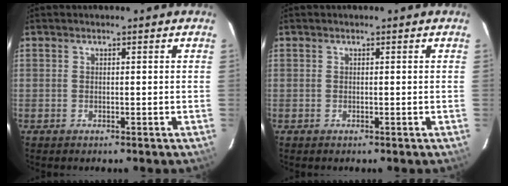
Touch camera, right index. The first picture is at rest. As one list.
[{"total": 0.0}]